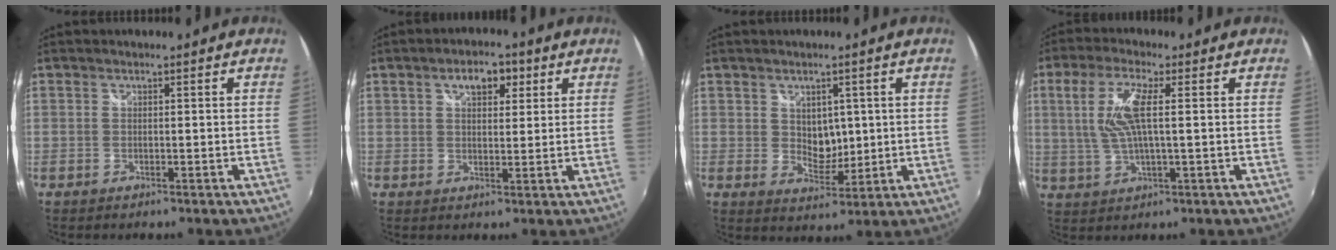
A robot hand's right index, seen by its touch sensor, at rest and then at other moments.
{"total": 5.6, "force": [2.6, 3.3, 3.7], "torque": [-0.056, 0.015, 0.041]}
{"total": 5.2, "force": [1.4, 3.9, 3.1], "torque": [-0.041, -0.004, 0.029]}
{"total": 8.4, "force": [1.2, 1.9, 8.1], "torque": [-0.166, 0.005, 0.028]}